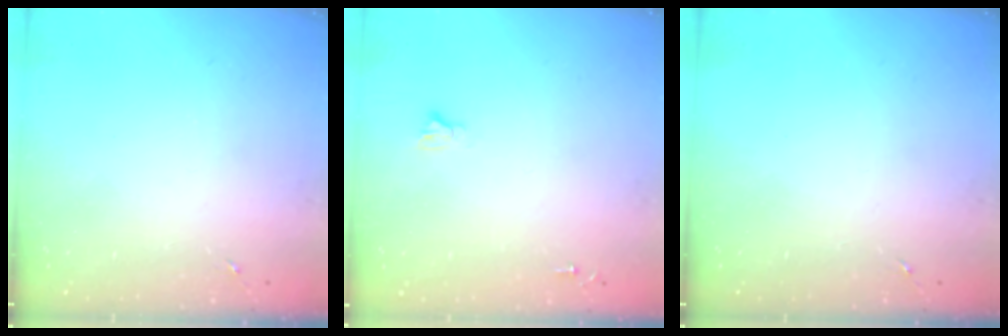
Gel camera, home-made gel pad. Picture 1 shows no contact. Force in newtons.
{"total": 2.4, "press": 2.4, "slide": 0.2}
{"total": 0.0}